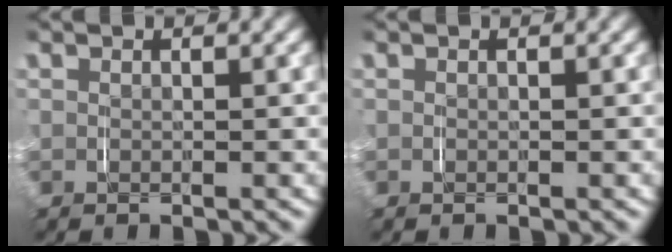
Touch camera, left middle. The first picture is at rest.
{"total": 0.0}